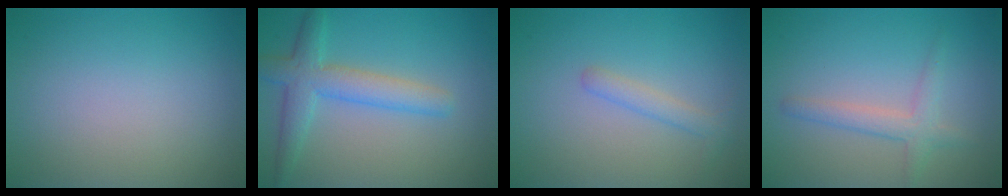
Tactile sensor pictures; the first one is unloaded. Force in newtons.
{"total": 4.3, "press": 4.3, "slide": 0.2}
{"total": 1.6, "press": 1.6, "slide": 0.0}
{"total": 1.7, "press": 1.7, "slide": 0.2}